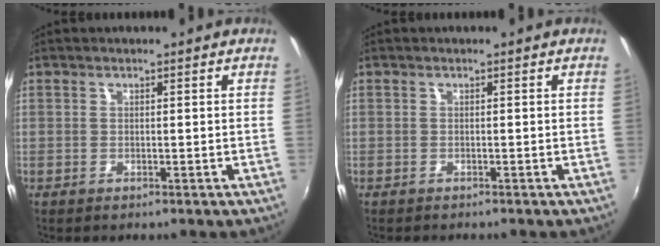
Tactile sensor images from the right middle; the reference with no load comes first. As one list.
[{"total": 0.6, "force": [-0.6, 0.2, 0.1], "torque": [-0.002, -0.004, -0.012]}]